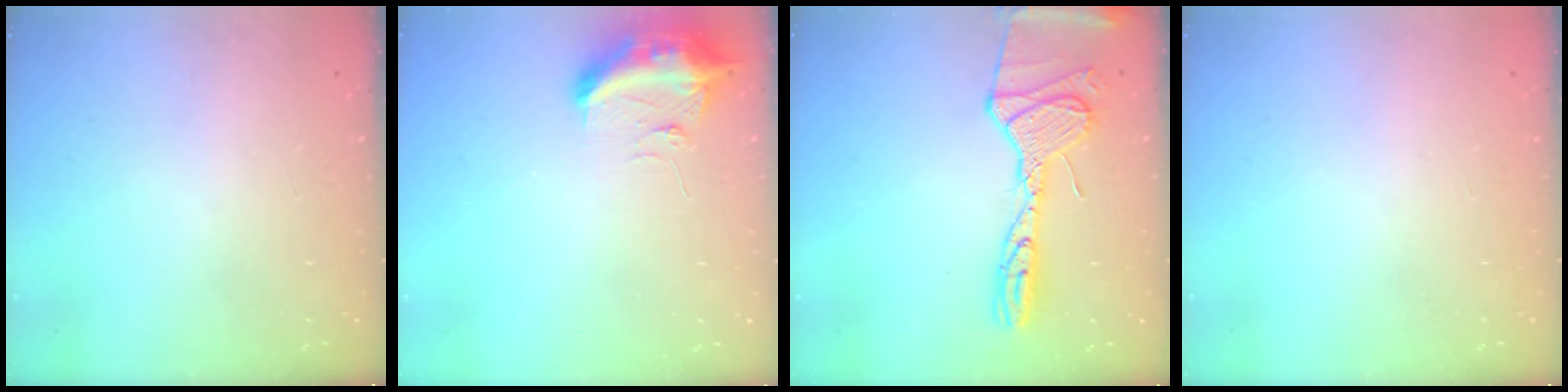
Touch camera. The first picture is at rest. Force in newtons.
{"total": 10.1, "press": 10.0, "slide": 1.2}
{"total": 17.4, "press": 17.2, "slide": 2.8}
{"total": 0.0}